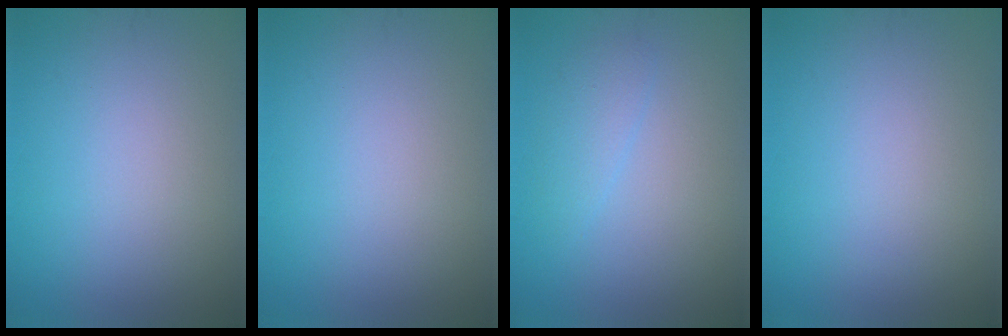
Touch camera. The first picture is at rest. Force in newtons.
{"total": 0.0}
{"total": 1.6, "press": 1.6, "slide": 0.0}
{"total": 0.0}